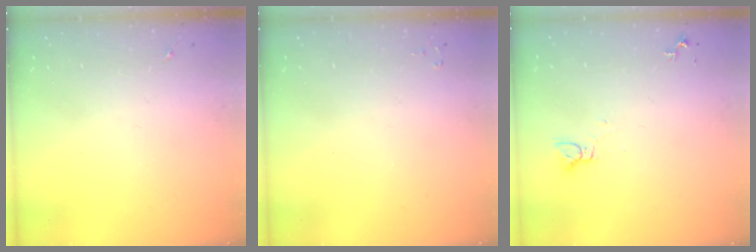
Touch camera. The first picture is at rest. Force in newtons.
{"total": 2.0, "press": 2.0, "slide": 0.3}
{"total": 2.2, "press": 2.2, "slide": 0.1}